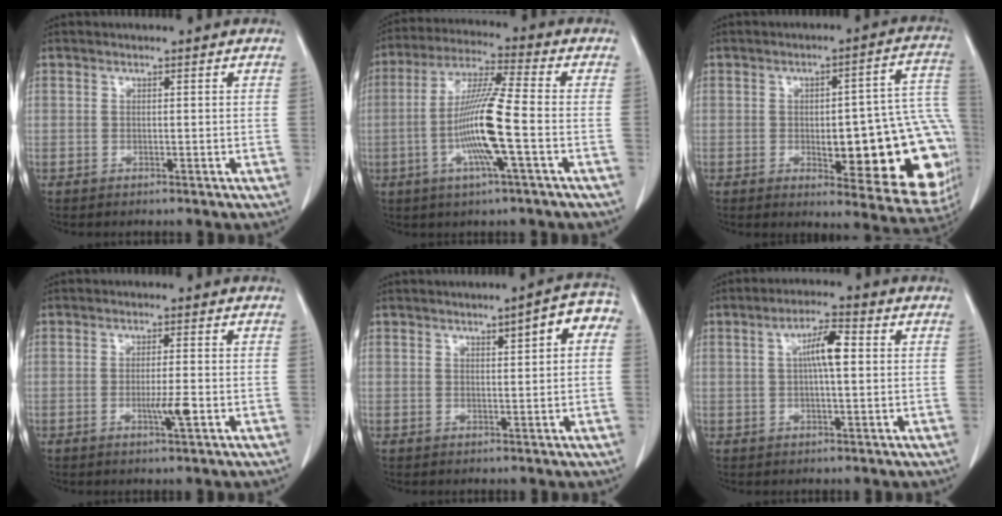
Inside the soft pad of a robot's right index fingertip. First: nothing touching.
{"total": 12.3, "force": [-2.8, -0.1, 12.0], "torque": [-0.235, -0.004, -0.061]}
{"total": 22.4, "force": [-3.7, 6.4, 21.1], "torque": [-0.170, 0.031, -0.024]}
{"total": 3.6, "force": [-1.0, 0.1, 3.4], "torque": [-0.057, -0.004, -0.016]}
{"total": 5.8, "force": [2.1, 1.3, 5.2], "torque": [-0.059, 0.017, 0.019]}
{"total": 5.7, "force": [1.0, 1.0, 5.5], "torque": [-0.097, 0.013, 0.014]}